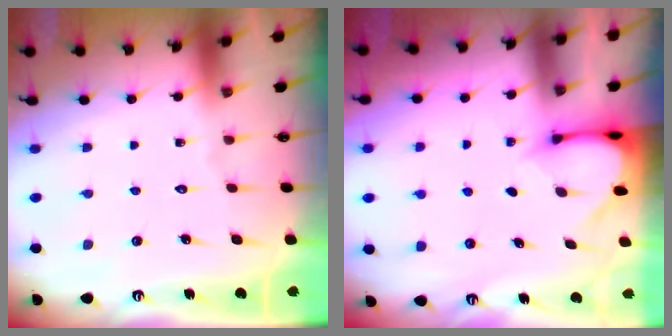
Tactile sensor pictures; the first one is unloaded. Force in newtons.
{"total": 2.9, "press": 2.9, "slide": 0.2}